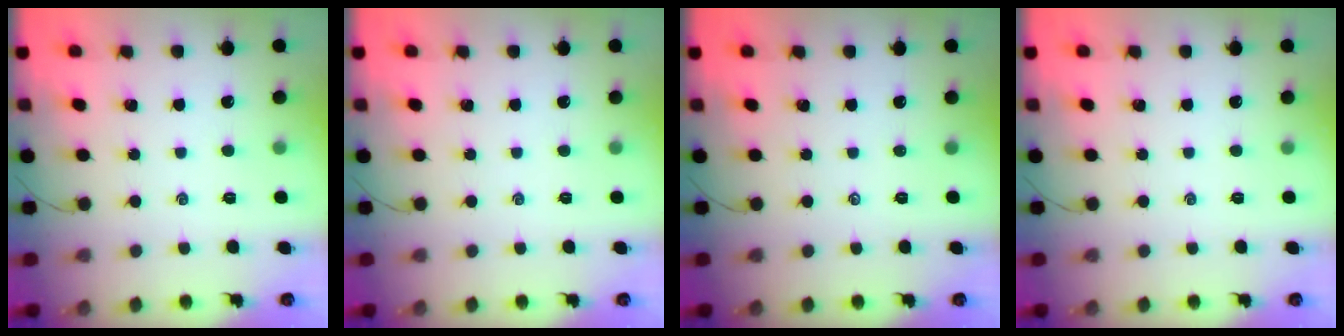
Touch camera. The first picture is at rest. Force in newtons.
{"total": 0.0}
{"total": 0.0}
{"total": 0.0}